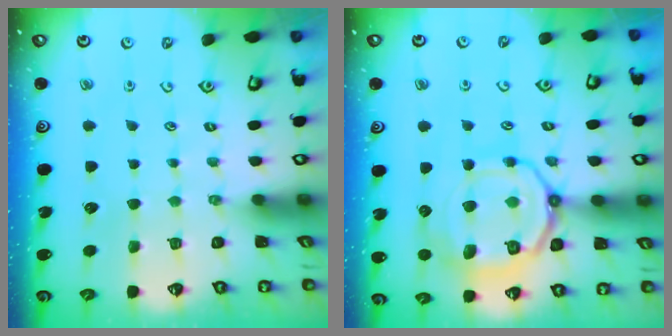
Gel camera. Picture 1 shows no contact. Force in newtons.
{"total": 17.0, "press": 17.0, "slide": 1.6}